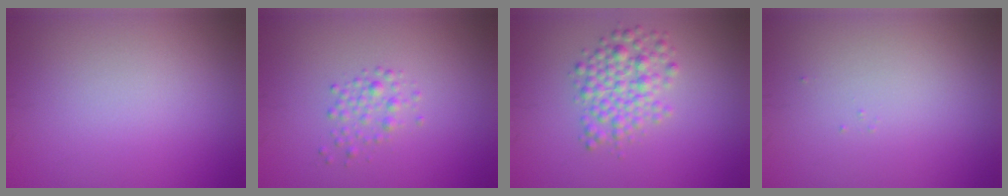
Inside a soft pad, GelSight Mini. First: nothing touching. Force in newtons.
{"total": 2.2, "press": 2.2, "slide": 0.1}
{"total": 3.6, "press": 3.6, "slide": 0.2}
{"total": 0.0}